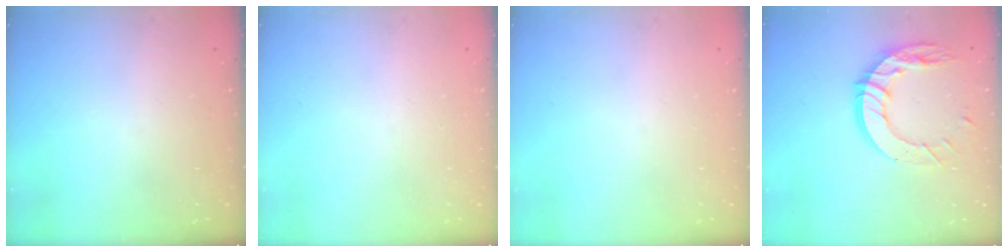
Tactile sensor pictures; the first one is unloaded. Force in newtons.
{"total": 0.0}
{"total": 0.0}
{"total": 14.0, "press": 13.9, "slide": 1.5}